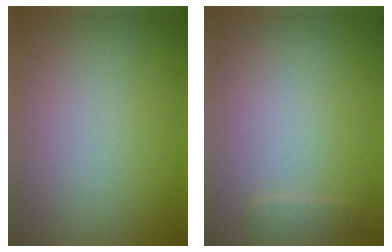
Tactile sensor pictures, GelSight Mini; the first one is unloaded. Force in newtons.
{"total": 1.1, "press": 1.1, "slide": 0.1}